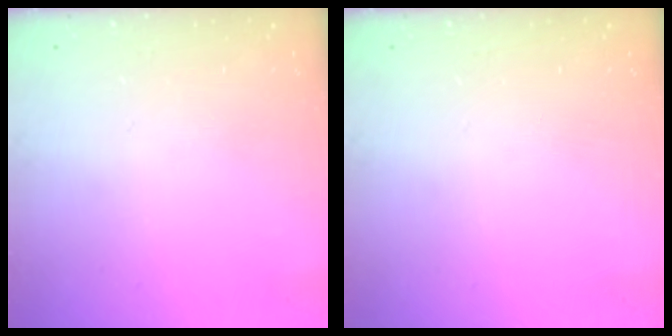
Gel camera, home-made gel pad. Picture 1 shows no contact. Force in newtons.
{"total": 0.0}